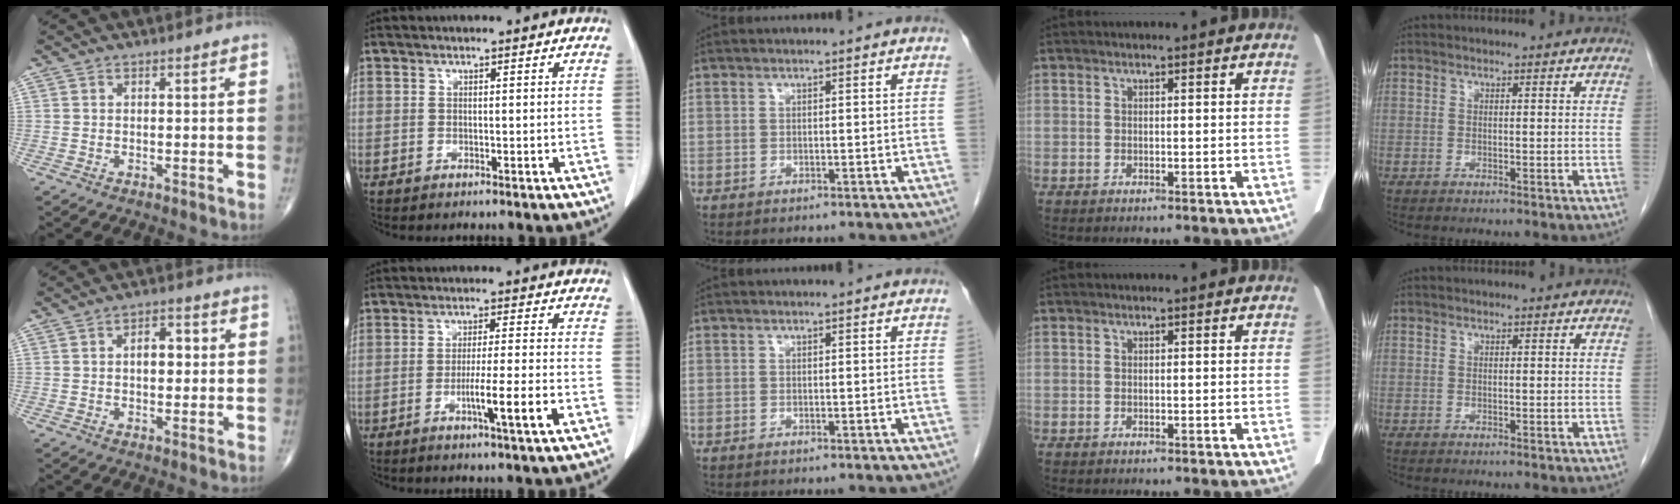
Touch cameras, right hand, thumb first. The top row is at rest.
{"thumb": {"total": 5.2, "force": [0.5, 3.0, 4.2], "torque": [-0.051, 0.012, 0.003]}, "index": {"total": 7.4, "force": [-2.7, -0.5, 6.9], "torque": [-0.109, -0.013, -0.045]}}